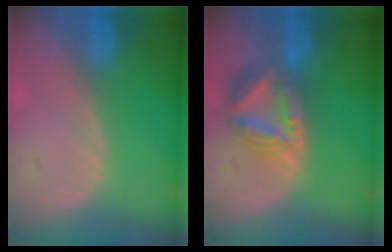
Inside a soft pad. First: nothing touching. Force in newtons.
{"total": 8.2, "press": 7.1, "slide": 4.2}